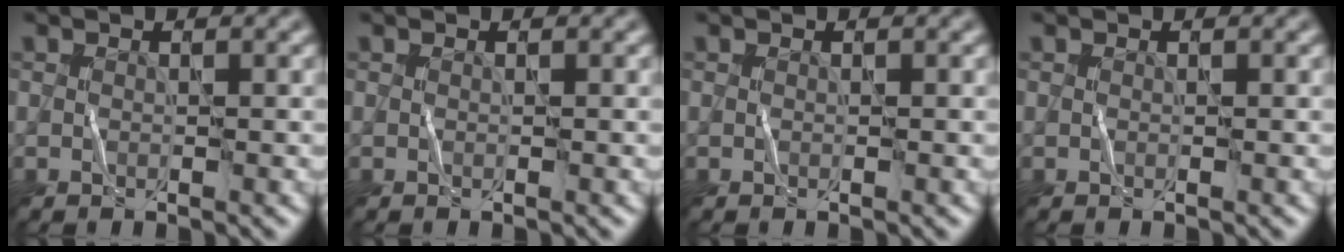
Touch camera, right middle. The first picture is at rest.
{"total": 0.0}
{"total": 0.0}
{"total": 0.0}